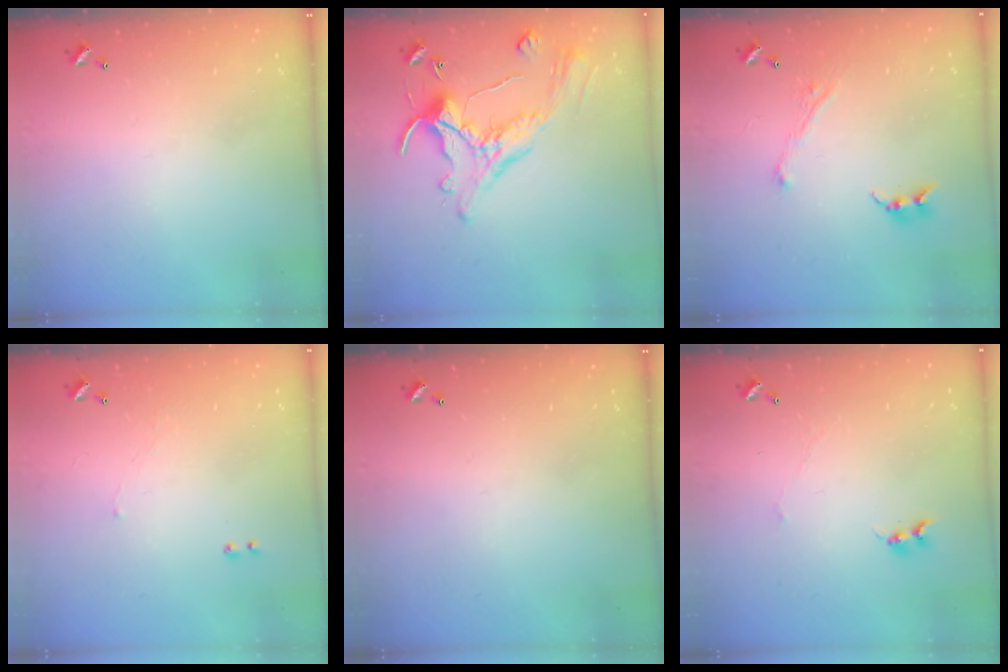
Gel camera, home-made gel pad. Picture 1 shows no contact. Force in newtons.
{"total": 2.5, "press": 2.2, "slide": 1.2}
{"total": 2.8, "press": 2.8, "slide": 0.1}
{"total": 1.2, "press": 1.0, "slide": 0.6}
{"total": 0.0}
{"total": 1.4, "press": 1.3, "slide": 0.4}